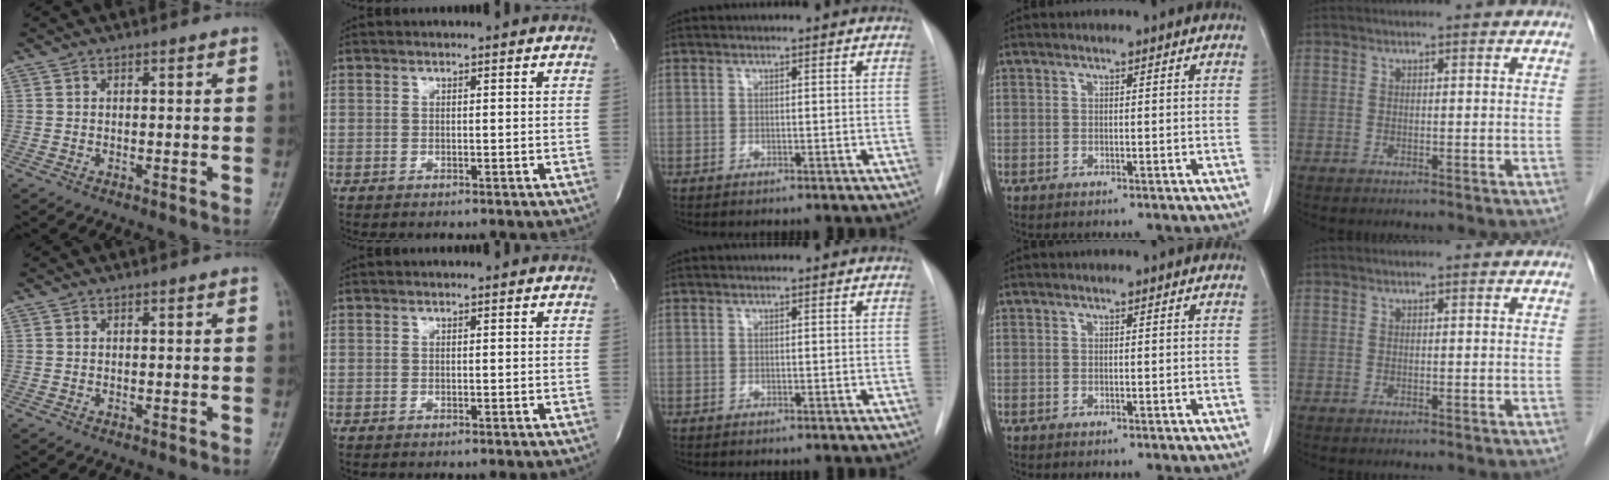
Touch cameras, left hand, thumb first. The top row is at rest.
{}